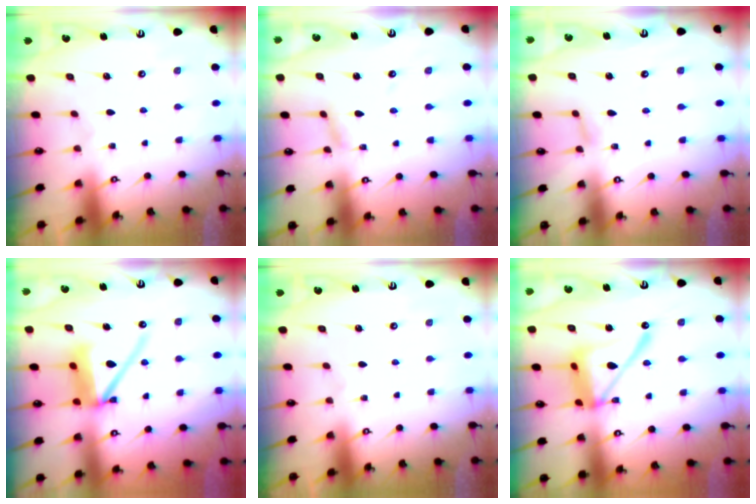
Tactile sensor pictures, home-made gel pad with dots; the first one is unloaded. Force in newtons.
{"total": 2.9, "press": 2.9, "slide": 0.3}
{"total": 4.4, "press": 4.4, "slide": 0.5}
{"total": 11.5, "press": 11.4, "slide": 1.6}
{"total": 0.0}
{"total": 15.7, "press": 15.7, "slide": 1.6}